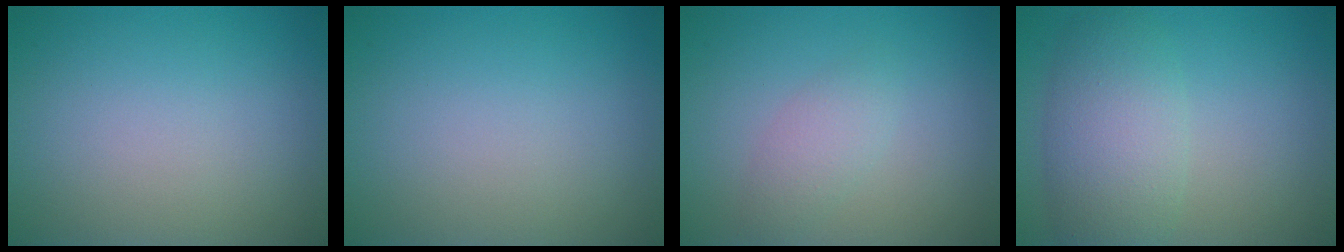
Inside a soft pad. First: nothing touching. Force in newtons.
{"total": 0.0}
{"total": 1.8, "press": 1.8, "slide": 0.0}
{"total": 5.4, "press": 5.4, "slide": 0.2}